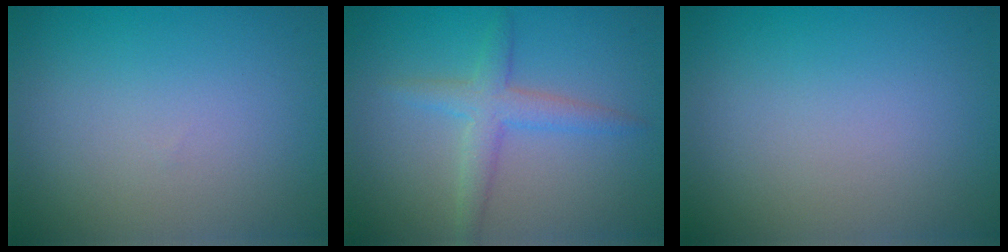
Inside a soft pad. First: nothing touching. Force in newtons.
{"total": 2.9, "press": 2.9, "slide": 0.1}
{"total": 0.0}